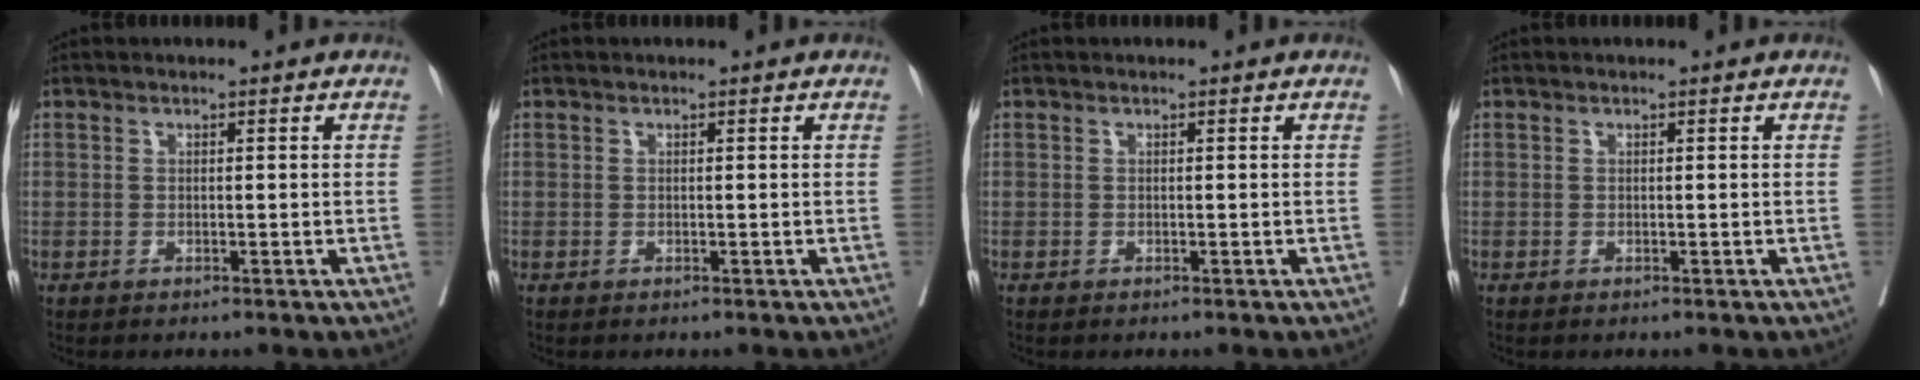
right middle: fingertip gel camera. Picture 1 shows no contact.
{"total": 0.0}
{"total": 0.0}
{"total": 0.0}